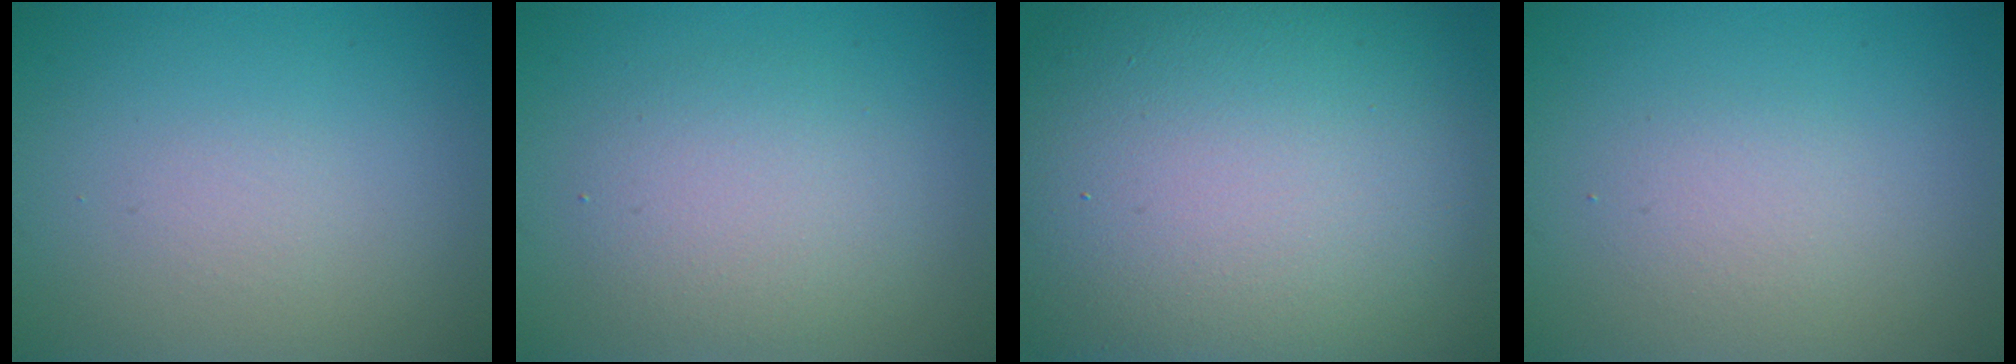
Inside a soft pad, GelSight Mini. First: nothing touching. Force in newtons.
{"total": 3.5, "press": 3.5, "slide": 0.3}
{"total": 20.7, "press": 20.7, "slide": 1.3}
{"total": 1.6, "press": 1.6, "slide": 0.3}